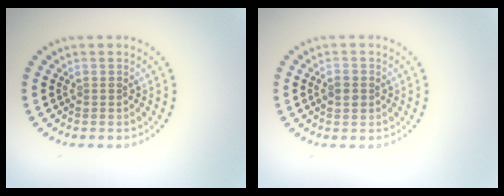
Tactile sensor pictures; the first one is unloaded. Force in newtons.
{"total": 1.9, "press": 1.9, "slide": 0.1}